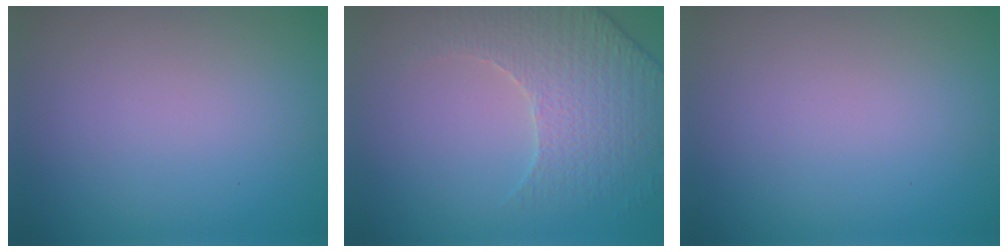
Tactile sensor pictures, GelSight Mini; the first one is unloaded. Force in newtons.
{"total": 4.3, "press": 4.2, "slide": 0.9}
{"total": 0.0}